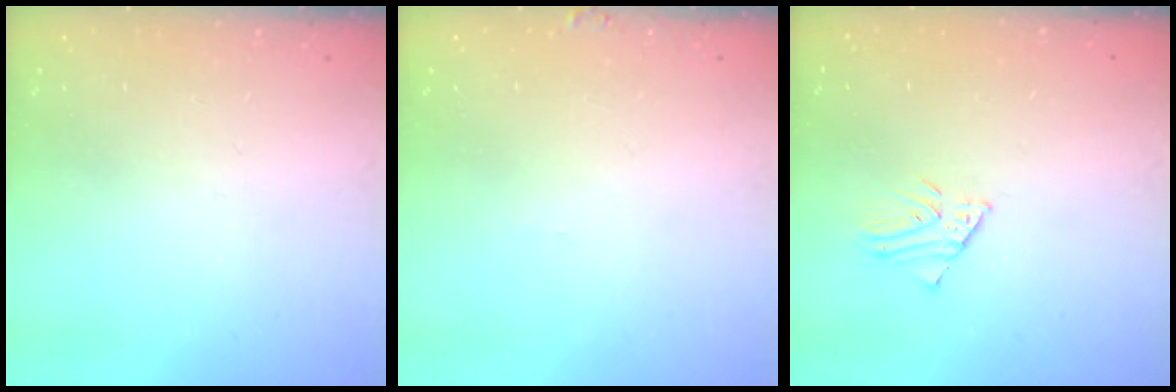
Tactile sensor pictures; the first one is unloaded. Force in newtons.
{"total": 3.6, "press": 3.6, "slide": 0.3}
{"total": 2.5, "press": 2.5, "slide": 0.2}